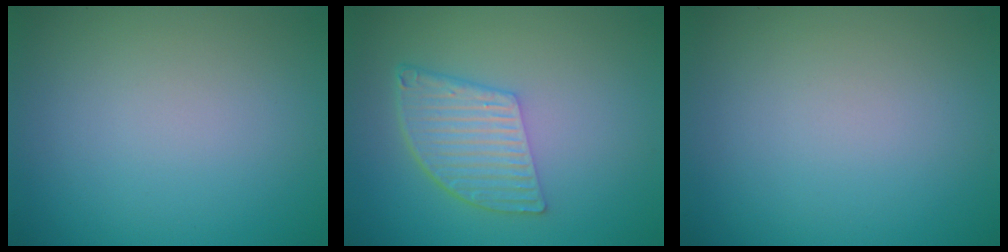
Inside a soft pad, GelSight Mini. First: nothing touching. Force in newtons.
{"total": 5.1, "press": 3.7, "slide": 3.5}
{"total": 0.0}